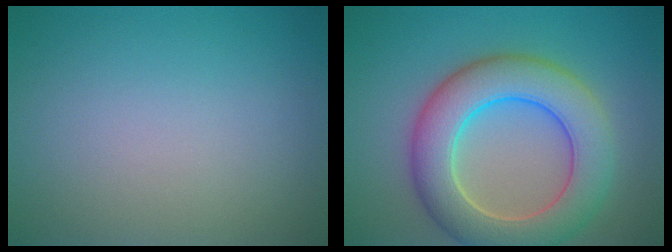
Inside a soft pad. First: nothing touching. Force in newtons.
{"total": 8.6, "press": 8.6, "slide": 0.4}